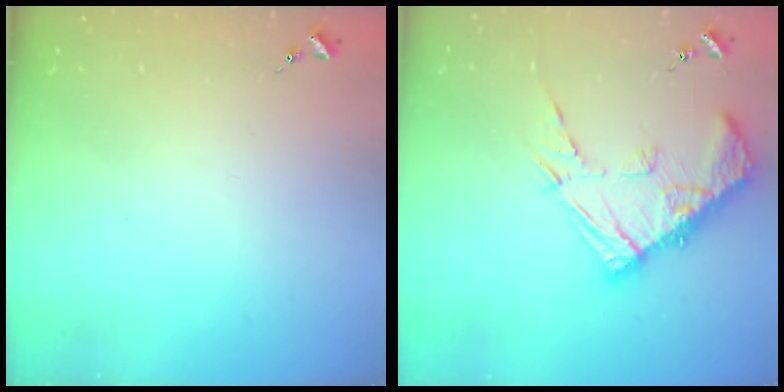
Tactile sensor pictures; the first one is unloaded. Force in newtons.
{"total": 15.9, "press": 15.8, "slide": 1.5}